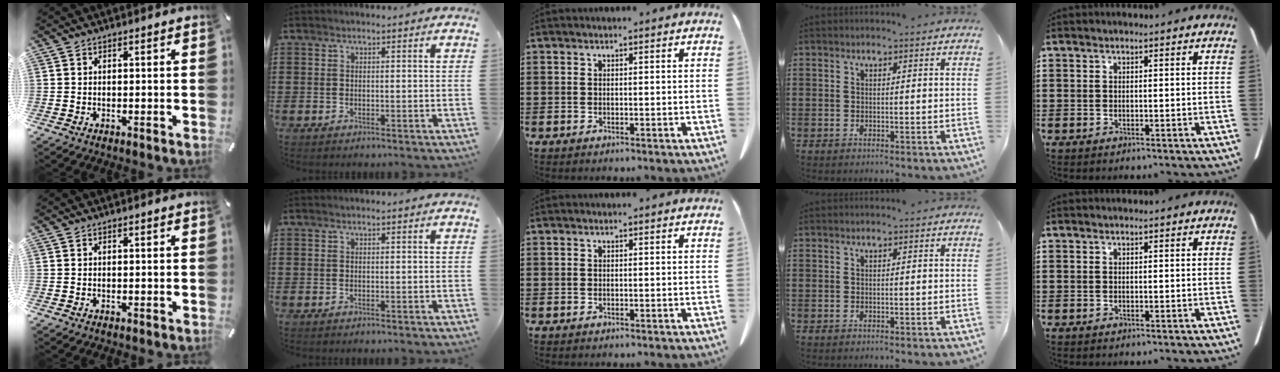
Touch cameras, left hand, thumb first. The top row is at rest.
{}